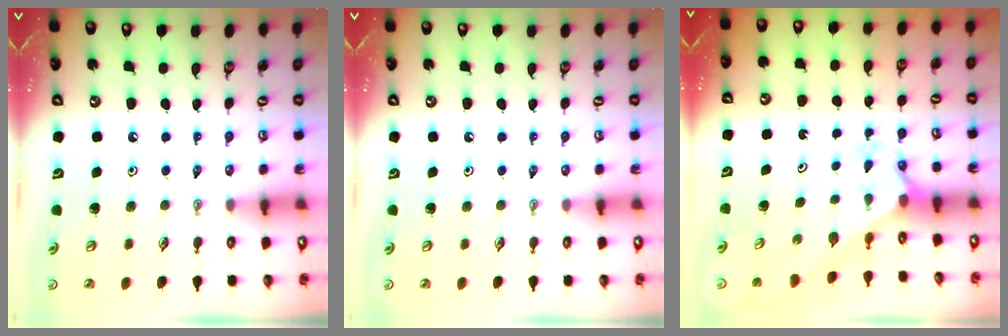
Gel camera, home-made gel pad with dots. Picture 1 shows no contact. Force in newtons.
{"total": 0.0}
{"total": 2.1, "press": 2.1, "slide": 0.3}